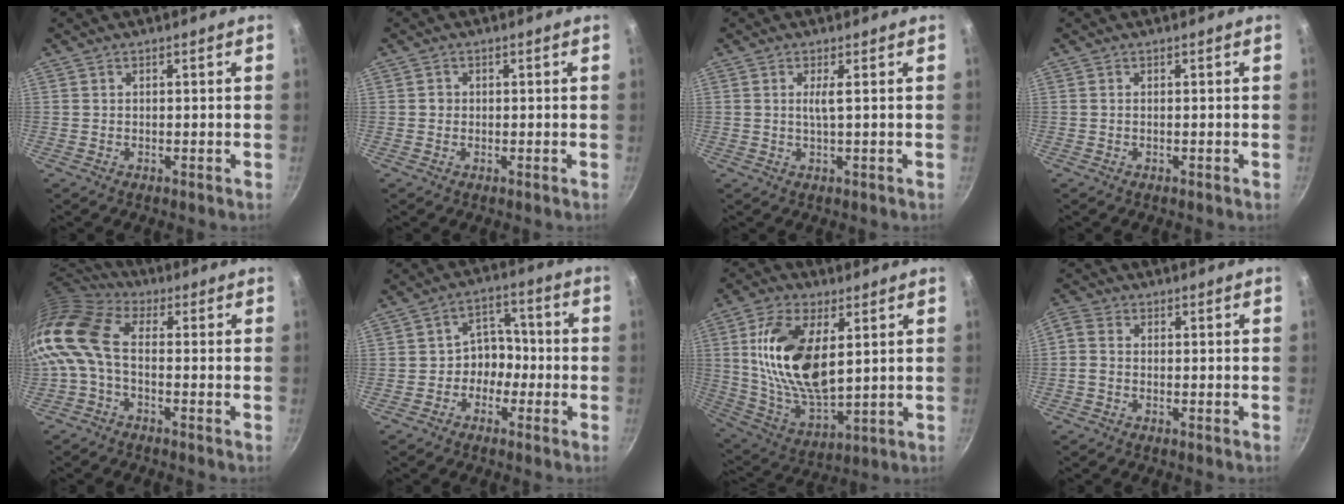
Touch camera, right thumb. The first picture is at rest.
{"total": 1.1, "force": [0.0, 1.0, 0.3], "torque": [0.000, 0.002, -0.003]}
{"total": 2.1, "force": [0.4, -0.1, 2.1], "torque": [-0.047, -0.003, 0.009]}
{"total": 0.0}
{"total": 12.9, "force": [-1.1, 7.1, 10.7], "torque": [-0.234, 0.022, -0.043]}
{"total": 6.3, "force": [-2.0, 5.2, 3.0], "torque": [0.007, 0.036, -0.042]}
{"total": 18.7, "force": [4.3, 9.6, 15.5], "torque": [-0.283, -0.018, 0.091]}
{"total": 3.1, "force": [-0.8, 2.3, 2.0], "torque": [-0.052, 0.011, -0.031]}